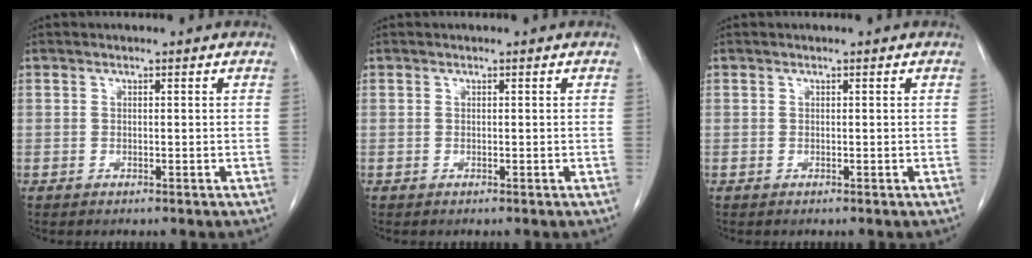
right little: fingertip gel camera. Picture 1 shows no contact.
{"total": 0.0}
{"total": 0.0}